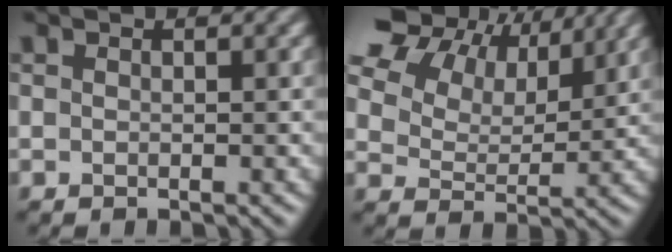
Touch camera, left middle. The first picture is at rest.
{"total": 14.8, "force": [9.0, 8.9, 7.7], "torque": [-0.177, 0.036, 0.167]}